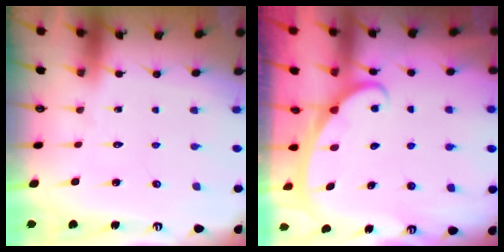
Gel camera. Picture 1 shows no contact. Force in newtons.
{"total": 2.4, "press": 2.4, "slide": 0.4}